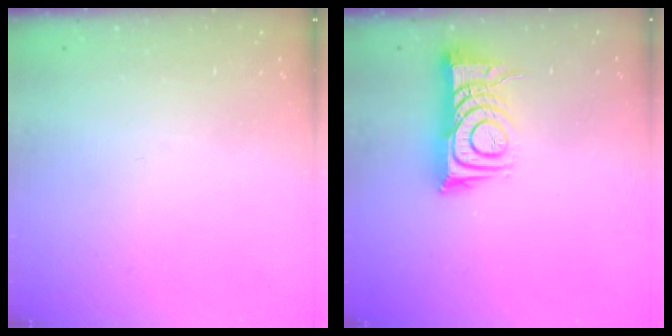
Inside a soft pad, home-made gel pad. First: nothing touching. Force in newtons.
{"total": 10.6, "press": 10.5, "slide": 1.1}